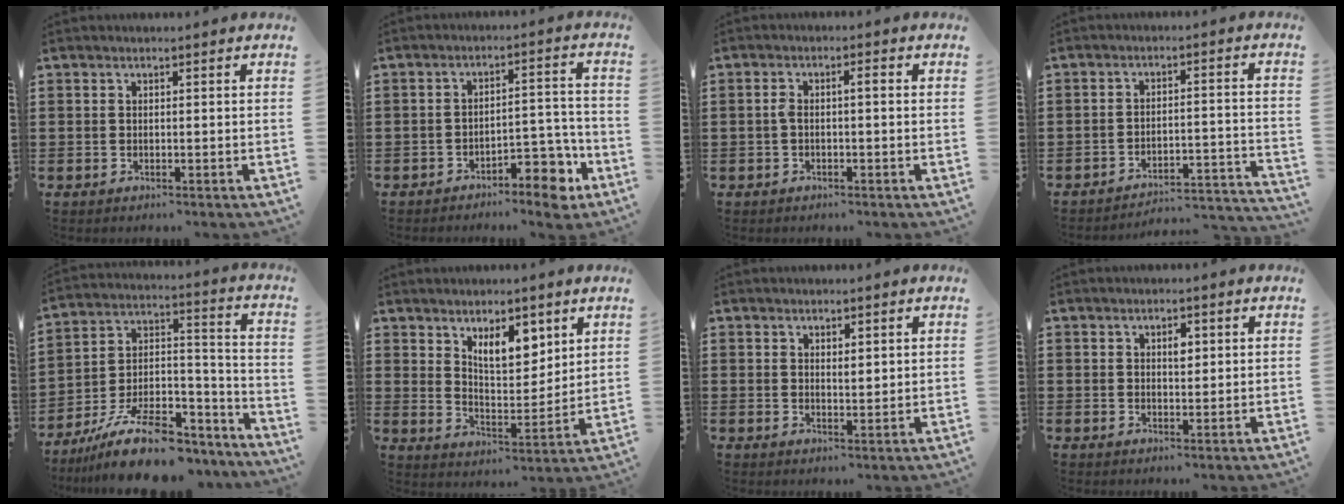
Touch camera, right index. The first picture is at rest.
{"total": 6.2, "force": [-4.7, 2.1, 3.5], "torque": [-0.053, 0.015, -0.086]}
{"total": 2.1, "force": [-0.2, 0.5, 2.0], "torque": [-0.045, 0.003, -0.009]}
{"total": 3.6, "force": [-3.4, 0.4, 1.0], "torque": [-0.023, -0.007, -0.075]}
{"total": 13.6, "force": [-10.9, 4.5, 6.8], "torque": [-0.113, 0.047, -0.194]}
{"total": 7.6, "force": [5.1, 3.4, 4.6], "torque": [-0.082, -0.015, 0.088]}
{"total": 1.5, "force": [1.2, 0.6, 0.6], "torque": [-0.012, 0.005, 0.021]}
{"total": 2.1, "force": [0.7, 1.1, 1.7], "torque": [-0.019, 0.001, 0.008]}